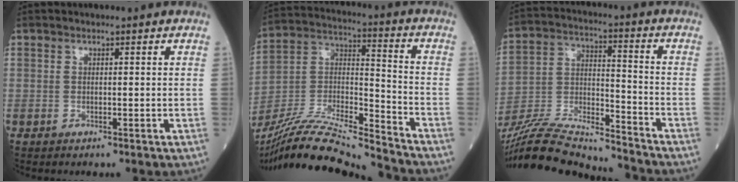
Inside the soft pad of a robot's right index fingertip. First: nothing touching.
{"total": 20.0, "force": [-18.5, -0.3, 7.6], "torque": [-0.164, -0.002, -0.332]}
{"total": 19.1, "force": [-18.1, 1.1, 5.9], "torque": [-0.129, 0.004, -0.316]}